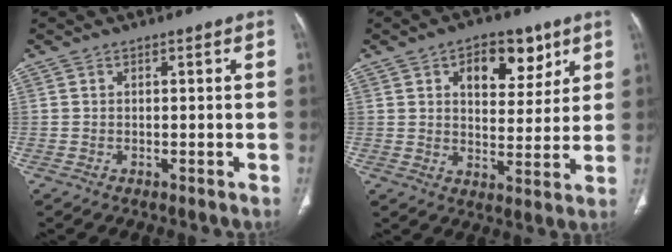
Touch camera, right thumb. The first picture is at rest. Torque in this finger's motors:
{"motor_torque": [-0.74, 0.97, 0.06, 0.11, 0.16]}